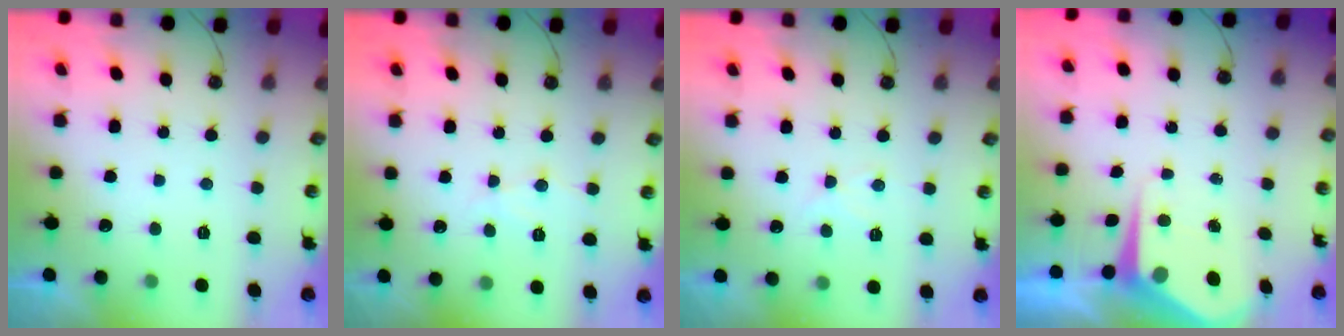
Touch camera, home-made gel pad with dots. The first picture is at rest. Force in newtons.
{"total": 7.6, "press": 7.5, "slide": 0.8}
{"total": 7.9, "press": 7.9, "slide": 0.8}
{"total": 7.0, "press": 7.0, "slide": 0.7}